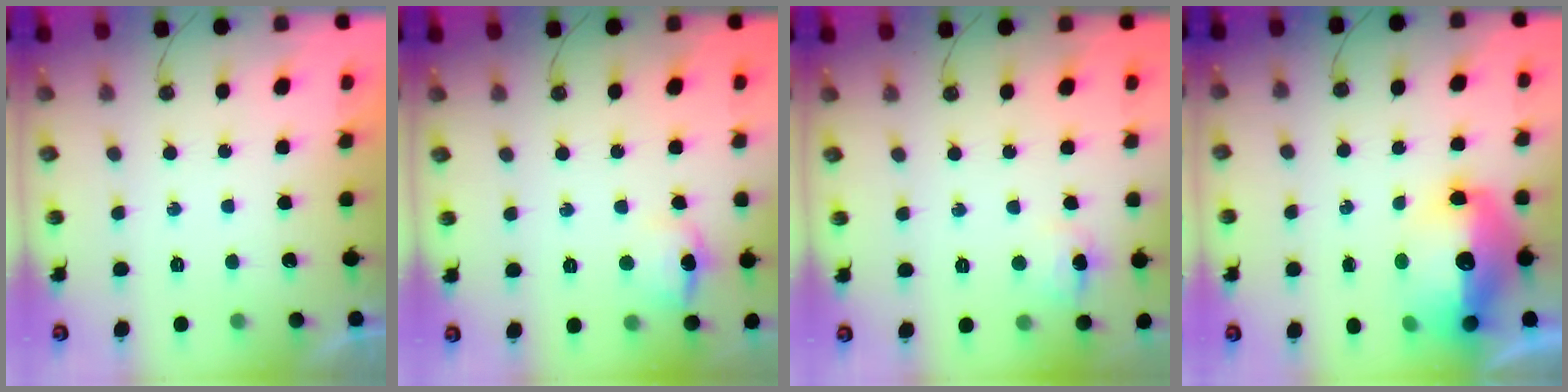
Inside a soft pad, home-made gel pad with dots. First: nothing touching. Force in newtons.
{"total": 10.2, "press": 10.2, "slide": 0.9}
{"total": 6.1, "press": 6.1, "slide": 0.6}
{"total": 17.9, "press": 17.8, "slide": 1.8}